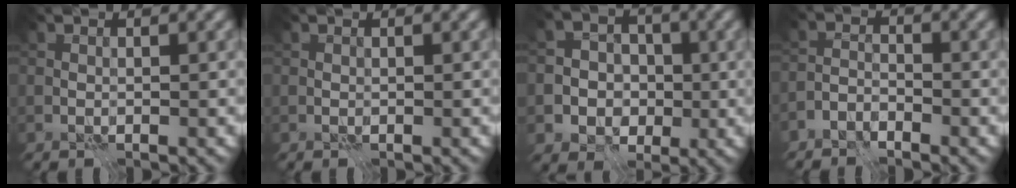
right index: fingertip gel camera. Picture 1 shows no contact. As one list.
[{"total": 0.0}, {"total": 5.9, "force": [-1.4, 5.5, 1.7], "torque": [-0.016, 0.015, -0.049]}, {"total": 2.2, "force": [-2.1, 0.4, 0.3], "torque": [-0.003, 0.007, -0.051]}]